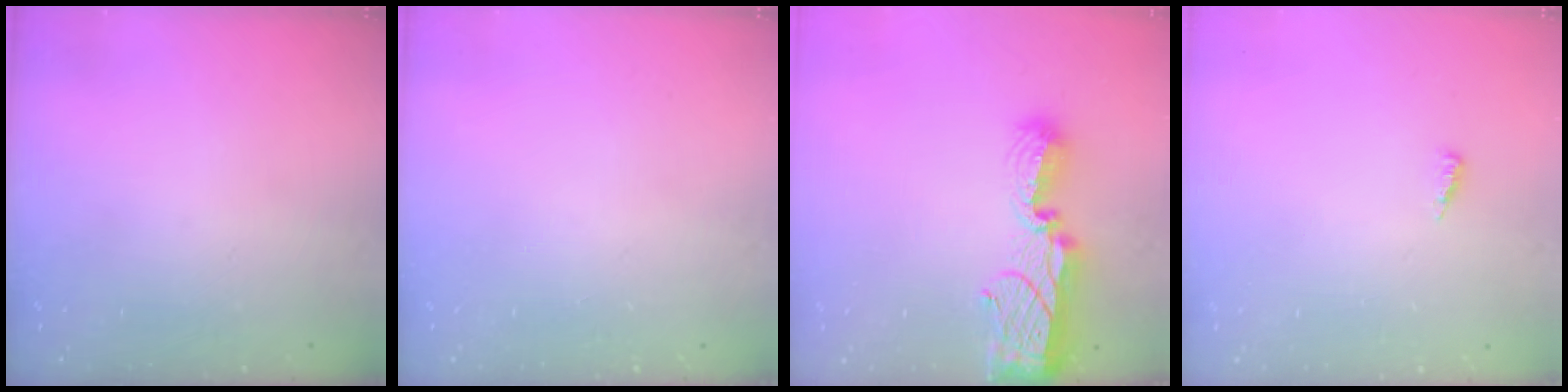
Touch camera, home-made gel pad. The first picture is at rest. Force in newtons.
{"total": 0.0}
{"total": 14.1, "press": 14.1, "slide": 0.7}
{"total": 4.2, "press": 4.2, "slide": 0.6}